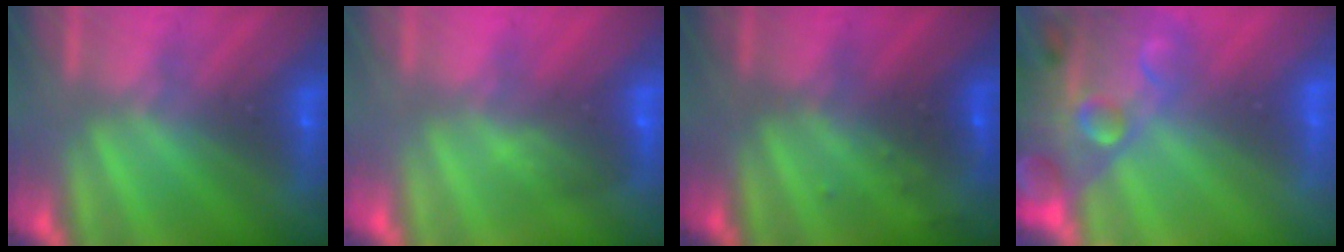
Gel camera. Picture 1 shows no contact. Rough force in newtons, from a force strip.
{"total": 3.0}
{"total": 2.8}
{"total": 6.9}